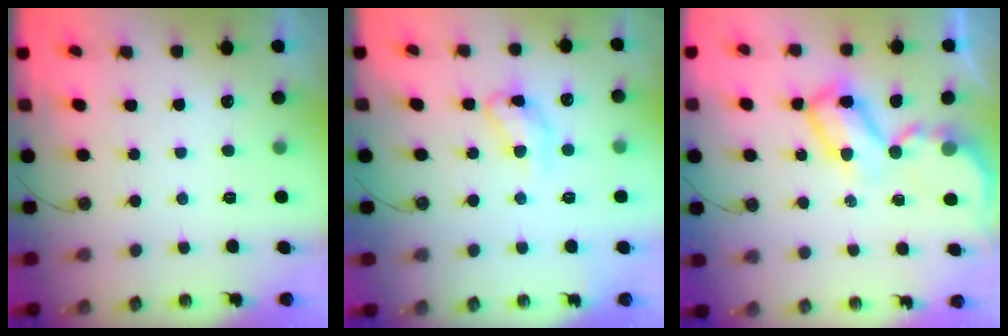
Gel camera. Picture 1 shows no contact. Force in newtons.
{"total": 12.8, "press": 12.8, "slide": 1.0}
{"total": 10.4, "press": 10.3, "slide": 0.8}